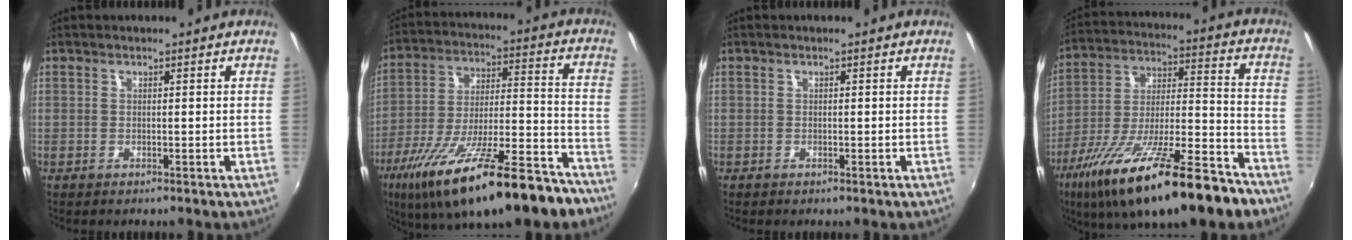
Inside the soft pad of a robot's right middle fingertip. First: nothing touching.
{"total": 27.0, "force": [-18.7, 6.5, 18.3], "torque": [-0.312, -0.055, -0.285]}
{"total": 0.0}
{"total": 26.1, "force": [-16.8, 6.0, 19.1], "torque": [-0.325, -0.047, -0.271]}